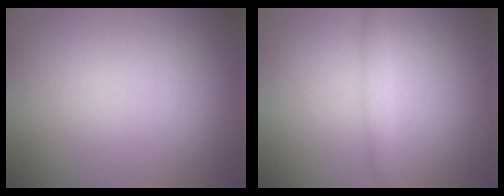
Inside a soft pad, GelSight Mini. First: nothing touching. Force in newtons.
{"total": 1.4, "press": 1.4, "slide": 0.0}